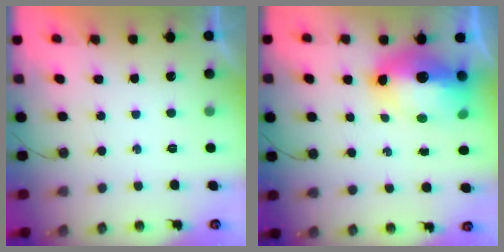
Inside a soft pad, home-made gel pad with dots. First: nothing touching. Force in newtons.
{"total": 15.0, "press": 14.9, "slide": 1.3}